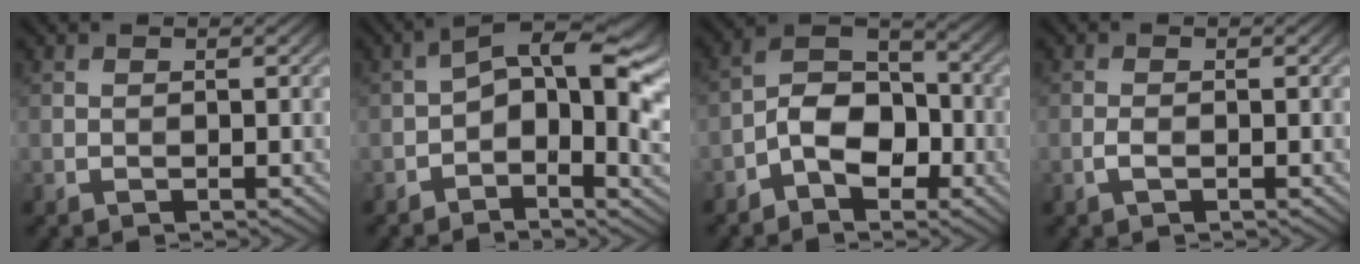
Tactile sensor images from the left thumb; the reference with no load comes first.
{"total": 11.7, "force": [0.1, 6.3, 9.8], "torque": [-0.155, 0.007, -0.009]}
{"total": 7.3, "force": [-3.5, 4.3, 4.8], "torque": [-0.078, 0.013, -0.077]}
{"total": 1.2, "force": [-0.5, 0.5, 0.9], "torque": [-0.023, 0.001, -0.012]}